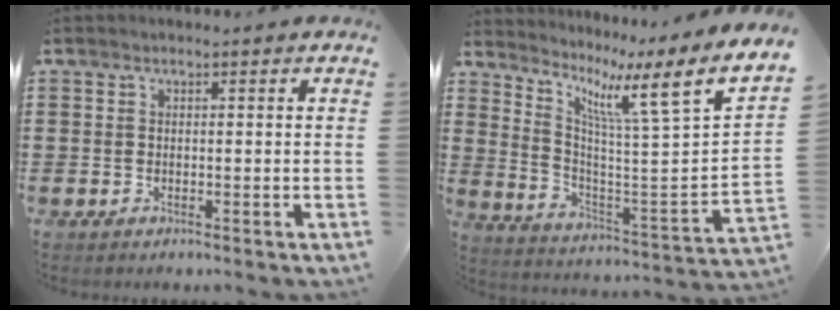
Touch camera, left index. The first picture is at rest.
{"total": 8.8, "force": [5.0, 0.1, 7.2], "torque": [-0.138, -0.059, 0.058]}